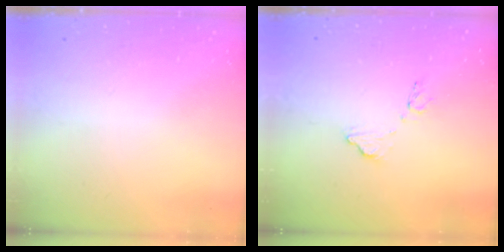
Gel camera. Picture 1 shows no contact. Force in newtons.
{"total": 9.8, "press": 9.8, "slide": 0.5}